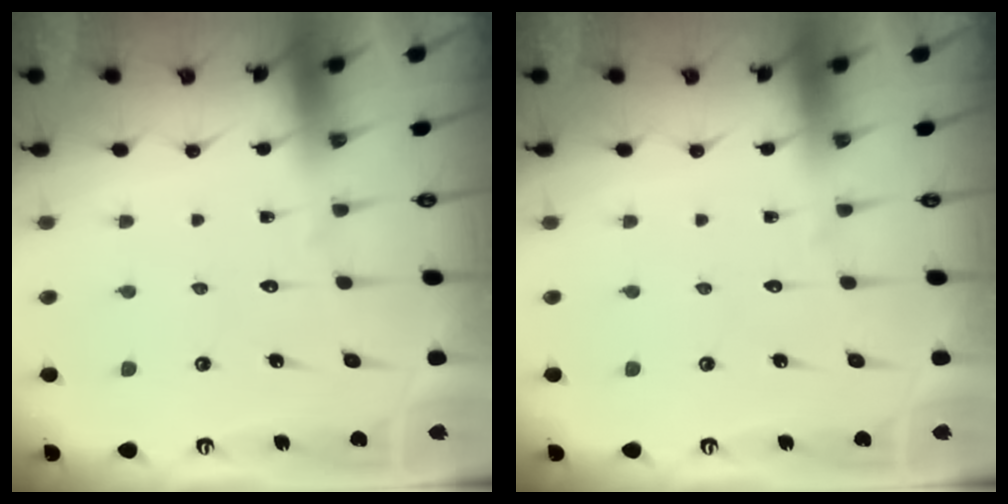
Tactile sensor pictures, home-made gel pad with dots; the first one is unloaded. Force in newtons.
{"total": 0.0}